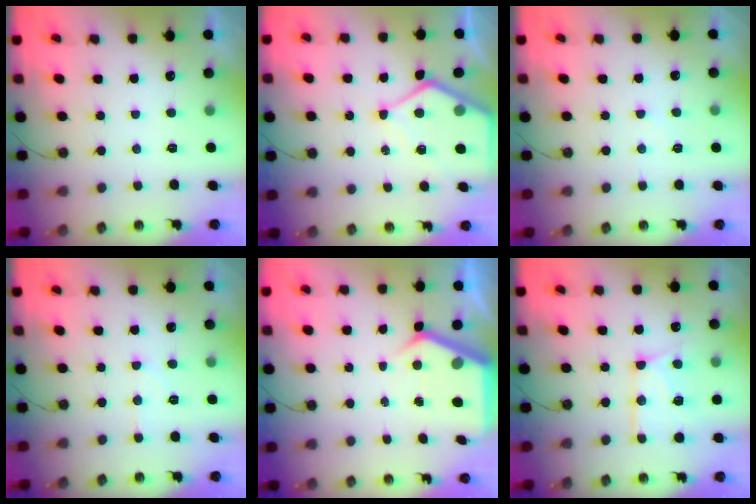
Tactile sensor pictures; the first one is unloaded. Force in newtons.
{"total": 9.5, "press": 9.5, "slide": 1.0}
{"total": 4.5, "press": 4.4, "slide": 0.8}
{"total": 5.8, "press": 5.8, "slide": 0.4}
{"total": 6.8, "press": 6.8, "slide": 0.3}
{"total": 15.5, "press": 15.5, "slide": 1.2}